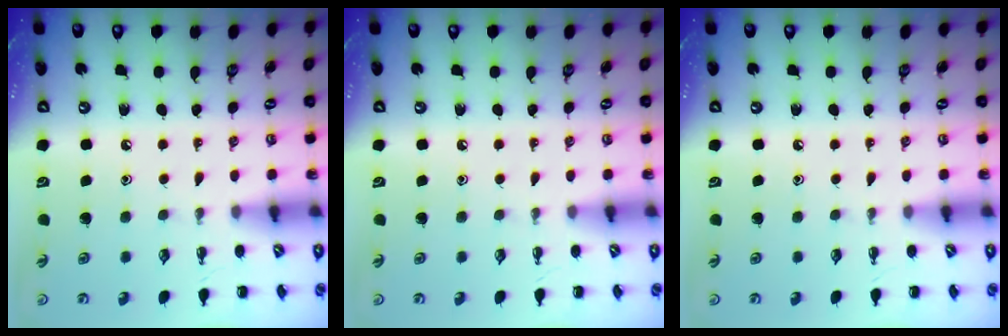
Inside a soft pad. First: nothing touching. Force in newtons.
{"total": 0.0}
{"total": 0.0}